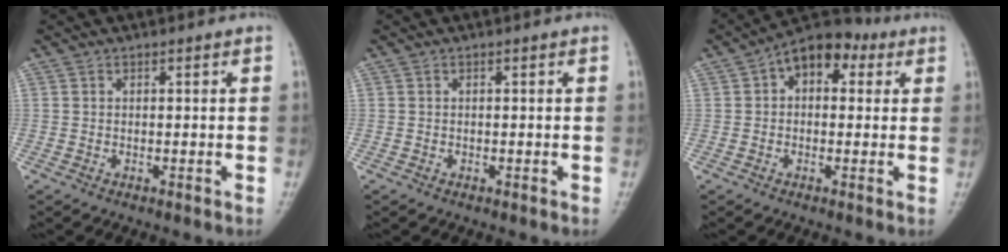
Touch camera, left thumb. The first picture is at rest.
{"total": 0.0}
{"total": 9.2, "force": [2.8, 5.9, 6.5], "torque": [-0.062, 0.023, 0.029]}